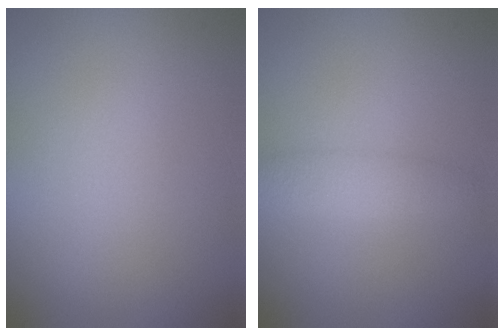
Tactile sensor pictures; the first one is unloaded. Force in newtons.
{"total": 1.8, "press": 1.8, "slide": 0.0}